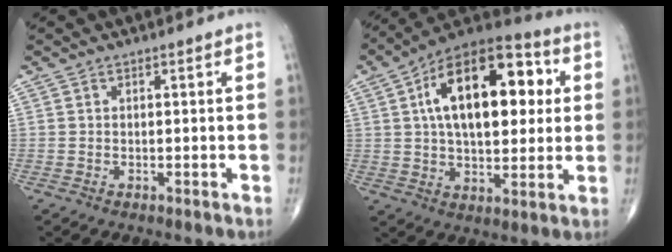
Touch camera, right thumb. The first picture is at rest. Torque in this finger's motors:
{"motor_torque": [0.65, 4.36, 1.92, 0.85, 0.20]}